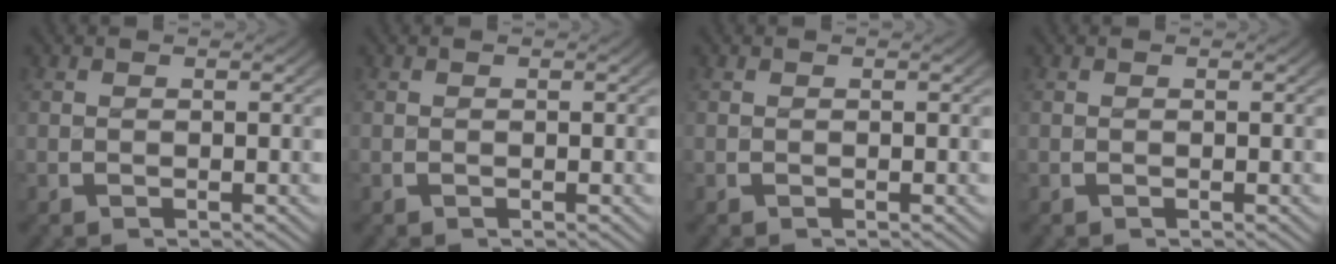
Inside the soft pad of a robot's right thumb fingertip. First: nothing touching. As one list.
[{"total": 0.0}, {"total": 0.0}, {"total": 0.0}]